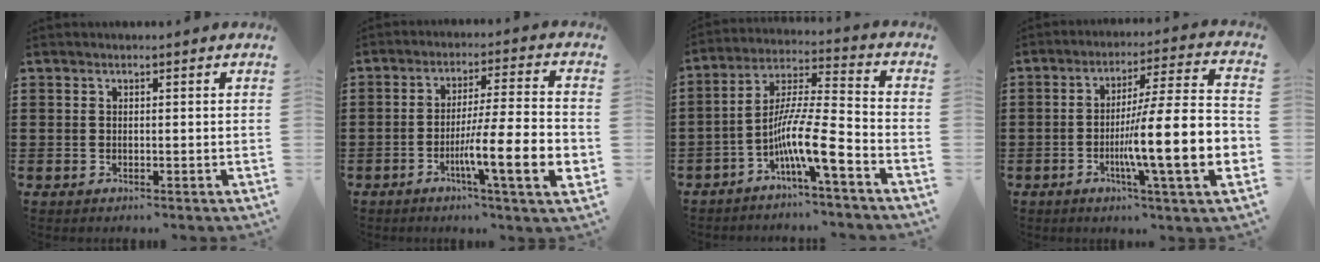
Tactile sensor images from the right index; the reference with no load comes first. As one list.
[{"total": 11.5, "force": [-3.9, 0.9, 10.8], "torque": [-0.193, -0.008, -0.071]}, {"total": 10.7, "force": [-5.9, 0.8, 8.8], "torque": [-0.176, -0.020, -0.116]}, {"total": 15.3, "force": [-3.8, 1.7, 14.7], "torque": [-0.237, -0.021, -0.071]}]